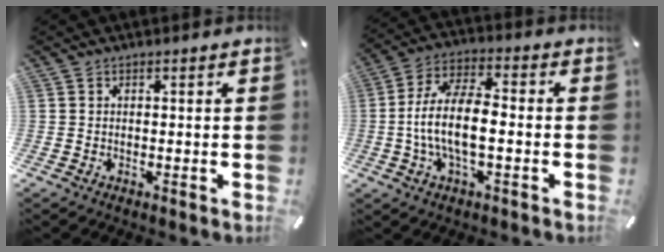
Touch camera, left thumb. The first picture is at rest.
{"total": 11.7, "force": [-2.1, 5.2, 10.2], "torque": [-0.212, 0.005, -0.039]}